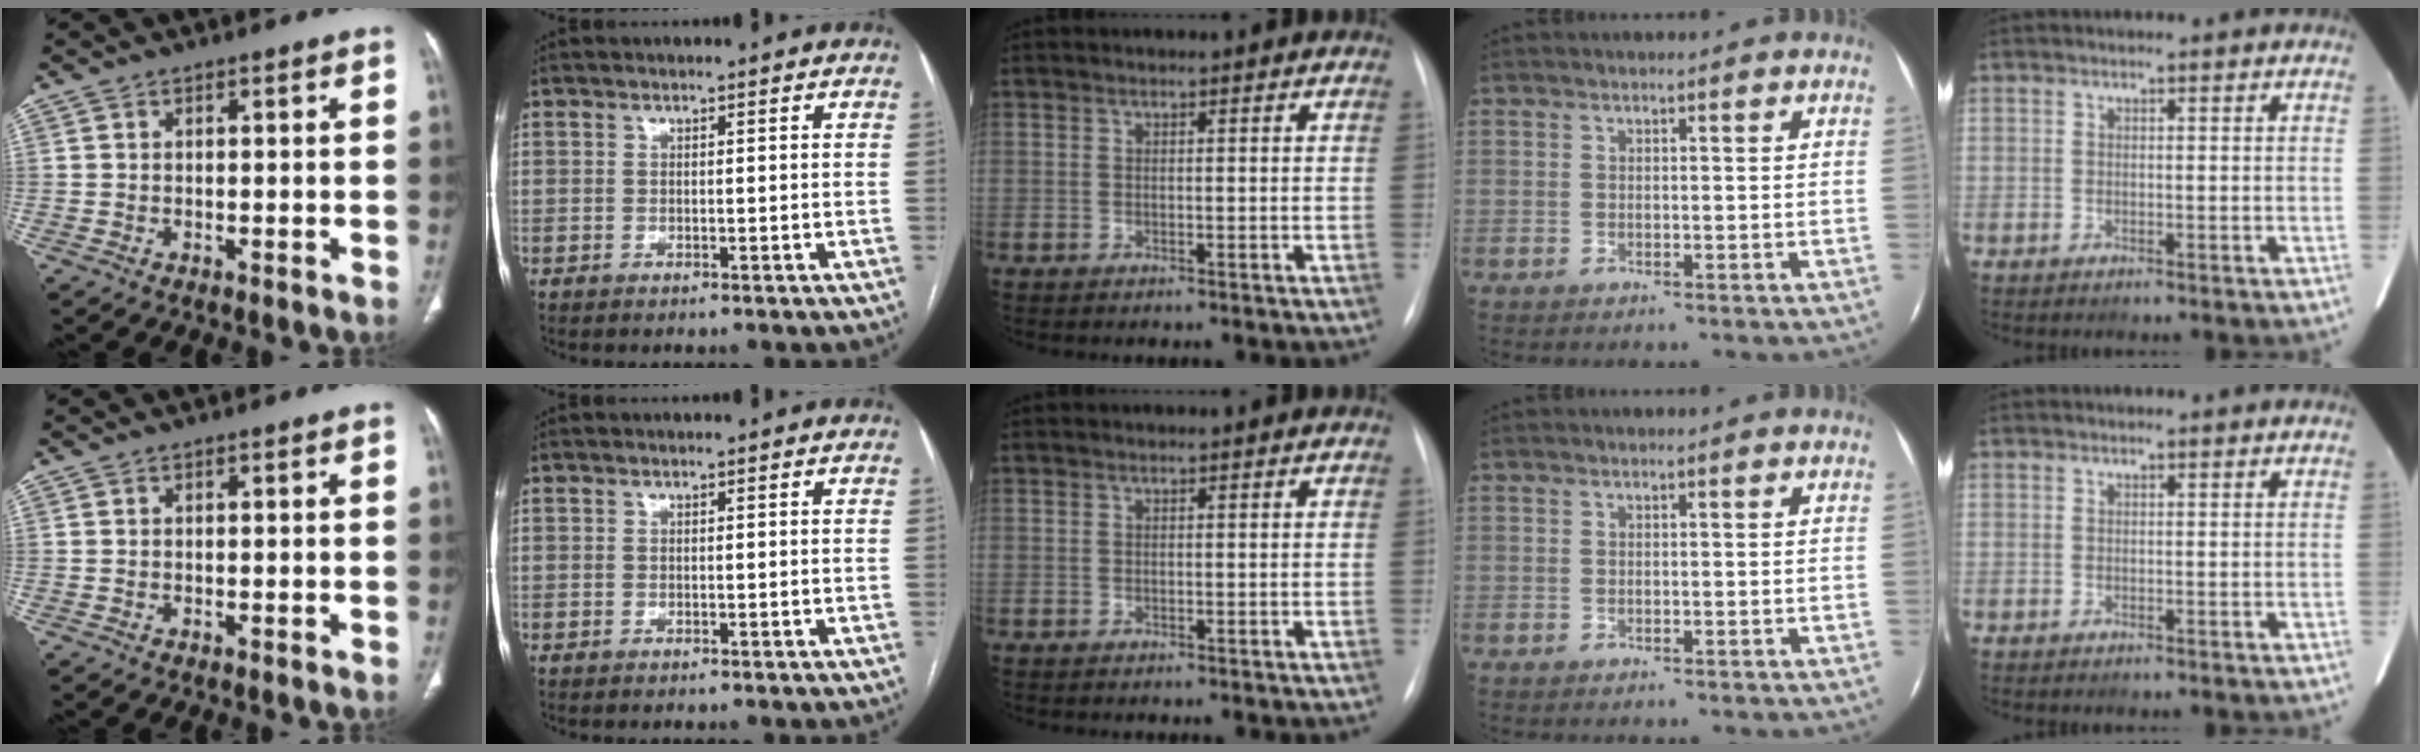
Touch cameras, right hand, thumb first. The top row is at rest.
{}